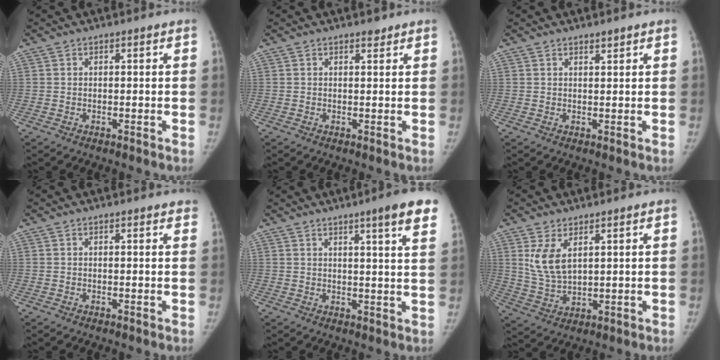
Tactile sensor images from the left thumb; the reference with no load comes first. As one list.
[{"total": 0.9, "force": [0.8, 0.4, 0.3], "torque": [0.000, -0.005, 0.011]}, {"total": 1.0, "force": [0.9, 0.2, 0.4], "torque": [0.000, -0.006, 0.016]}, {"total": 1.6, "force": [1.3, 0.3, 0.8], "torque": [-0.005, 0.003, 0.013]}, {"total": 9.7, "force": [6.2, 0.4, 7.4], "torque": [-0.083, -0.024, 0.067]}, {"total": 7.0, "force": [3.0, 3.5, 5.3], "torque": [-0.093, -0.015, 0.071]}]